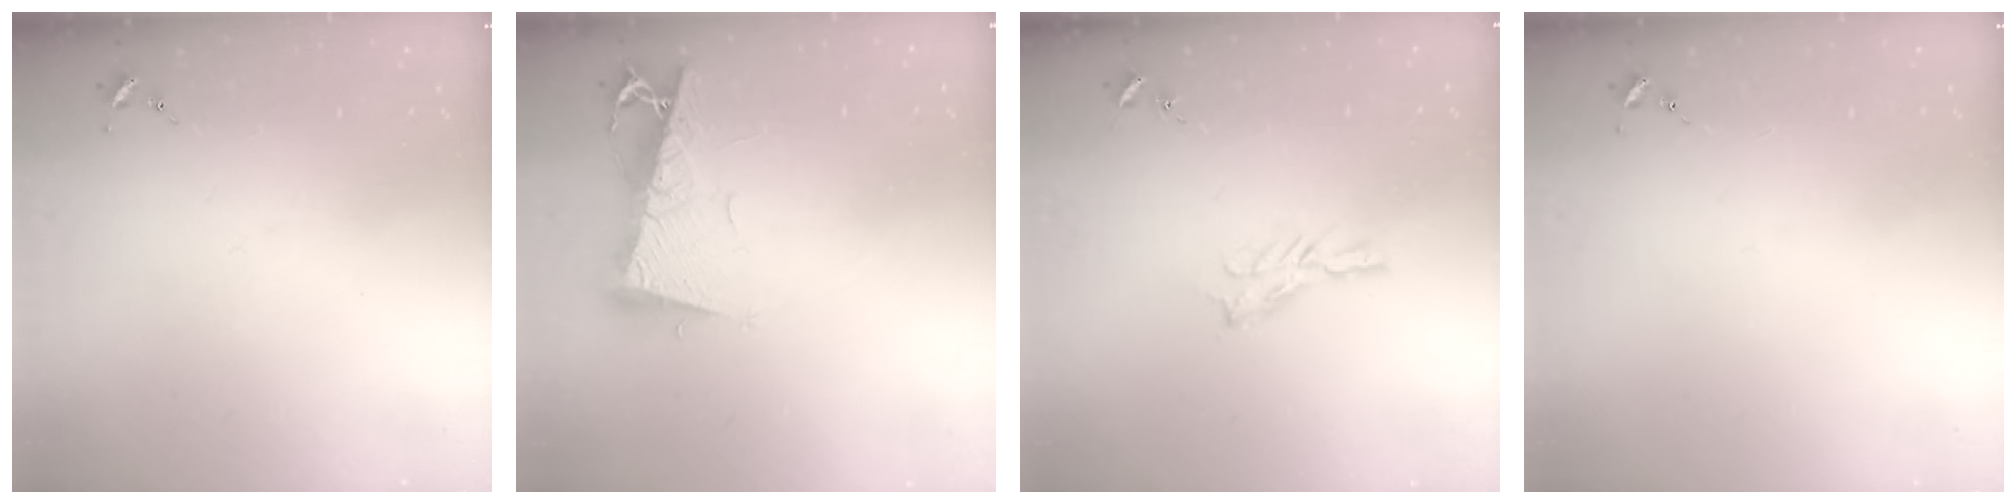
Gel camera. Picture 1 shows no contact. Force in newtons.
{"total": 10.6, "press": 10.5, "slide": 1.3}
{"total": 4.7, "press": 4.7, "slide": 0.5}
{"total": 0.0}